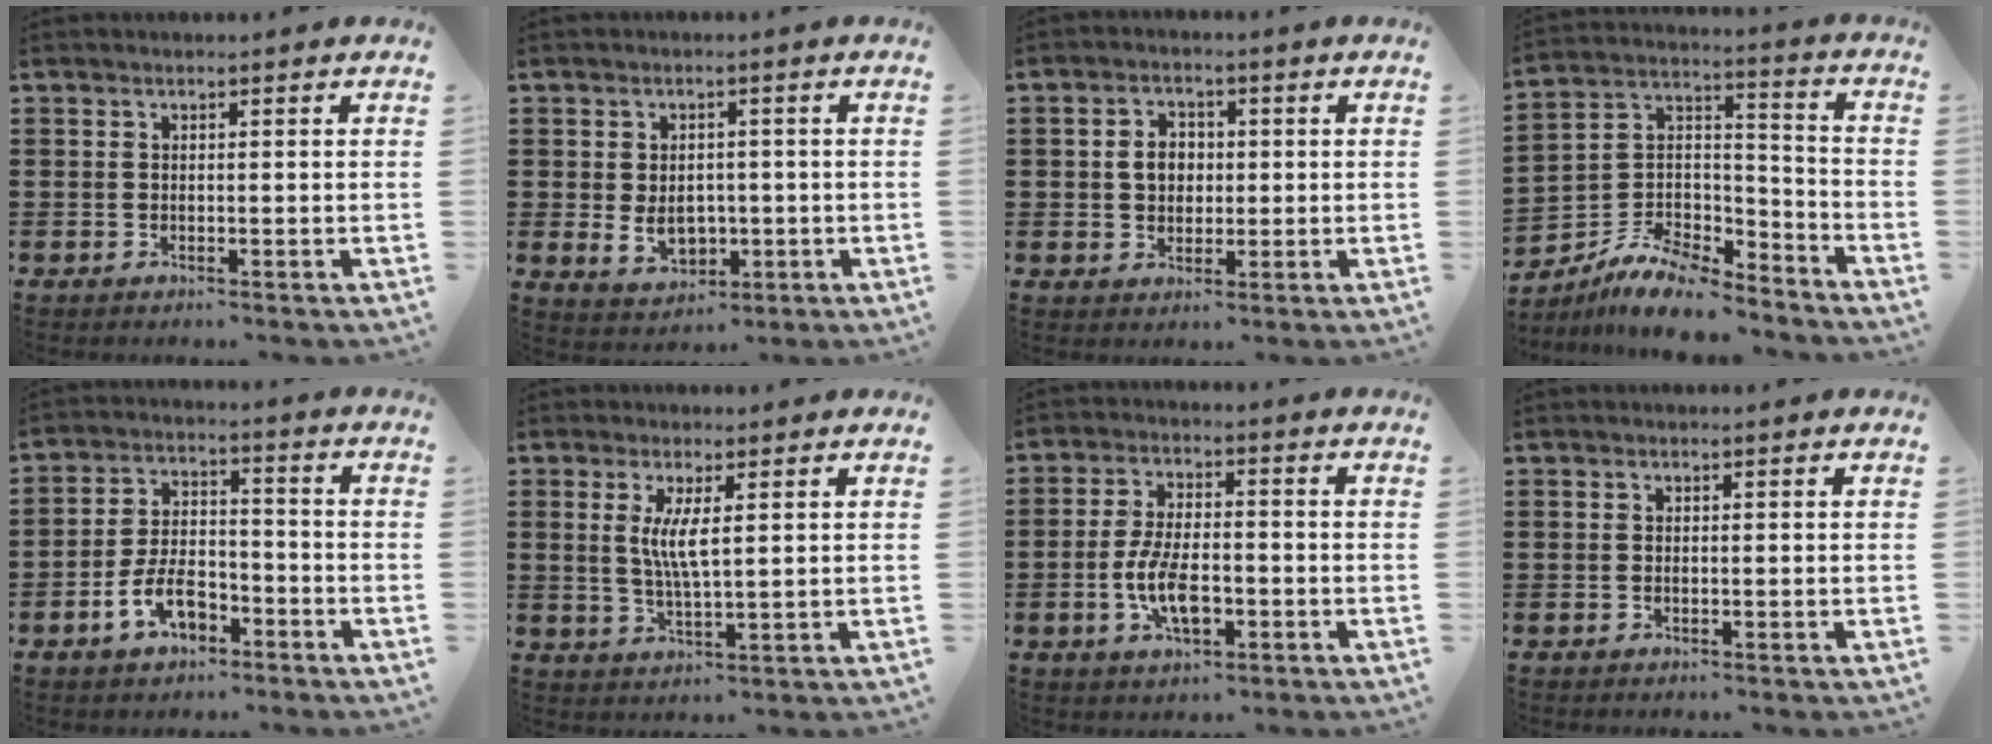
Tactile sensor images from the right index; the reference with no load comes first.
{"total": 4.6, "force": [-0.4, 3.5, 3.0], "torque": [-0.046, 0.002, -0.011]}
{"total": 3.8, "force": [0.0, 3.0, 2.3], "torque": [-0.045, 0.008, -0.006]}
{"total": 9.3, "force": [-8.0, 3.0, 3.6], "torque": [-0.083, 0.014, -0.158]}
{"total": 7.1, "force": [-3.8, 3.8, 4.7], "torque": [-0.104, 0.010, -0.076]}
{"total": 5.0, "force": [1.1, 1.0, 4.8], "torque": [-0.097, 0.000, 0.016]}
{"total": 7.8, "force": [-2.3, 3.4, 6.6], "torque": [-0.144, -0.002, -0.046]}
{"total": 0.0}